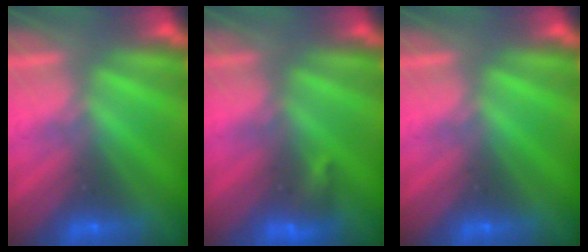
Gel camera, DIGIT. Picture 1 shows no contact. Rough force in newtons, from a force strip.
{"total": 2.8}
{"total": 0.0}